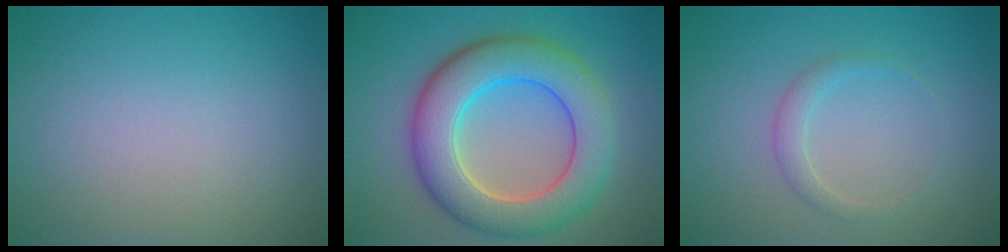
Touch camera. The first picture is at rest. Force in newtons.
{"total": 8.9, "press": 8.8, "slide": 0.6}
{"total": 1.4, "press": 1.4, "slide": 0.1}